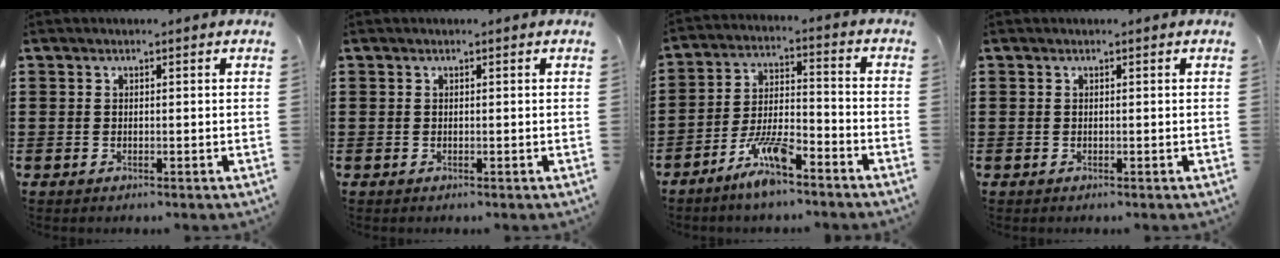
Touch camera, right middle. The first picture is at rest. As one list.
[{"total": 0.0}, {"total": 8.2, "force": [-6.4, 1.8, 4.7], "torque": [-0.101, 0.001, -0.123]}, {"total": 0.0}]